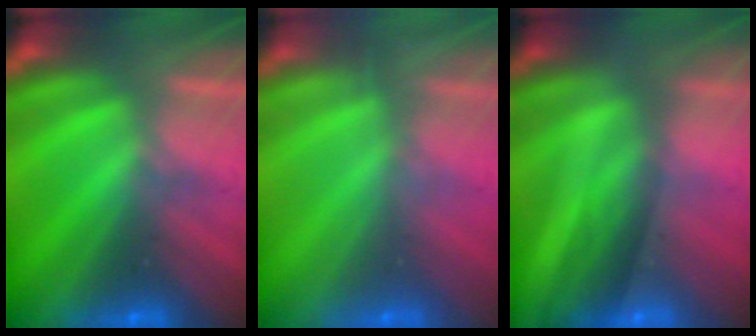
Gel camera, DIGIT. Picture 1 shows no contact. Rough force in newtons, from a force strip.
{"total": 2.4}
{"total": 2.0}